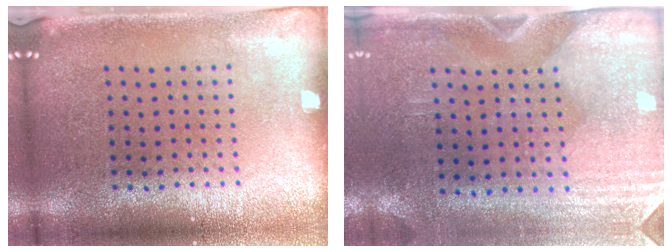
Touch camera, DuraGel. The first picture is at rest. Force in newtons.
{"total": 2.9, "press": 2.5, "slide": 1.5}